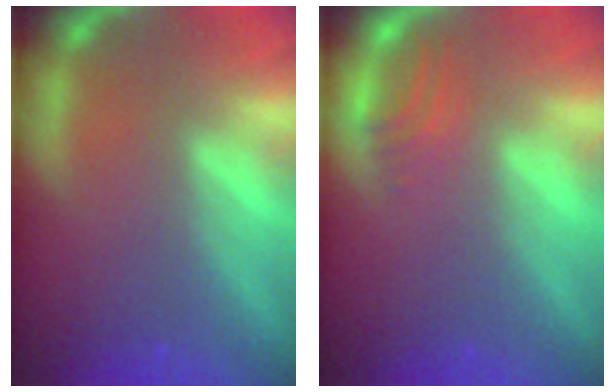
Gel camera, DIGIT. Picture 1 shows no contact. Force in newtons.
{"total": 2.0}